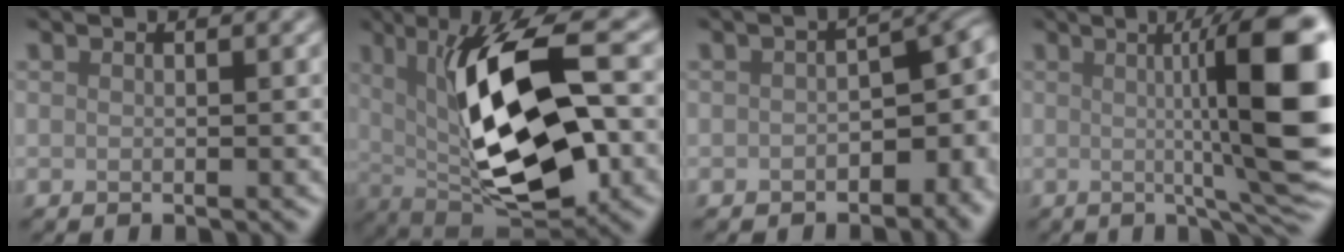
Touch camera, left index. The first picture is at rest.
{"total": 13.8, "force": [1.8, 5.2, 12.6], "torque": [-0.213, 0.003, 0.030]}
{"total": 7.6, "force": [-1.8, 4.6, 5.8], "torque": [-0.053, -0.009, -0.025]}
{"total": 13.3, "force": [1.2, 2.7, 13.0], "torque": [-0.147, -0.002, 0.021]}